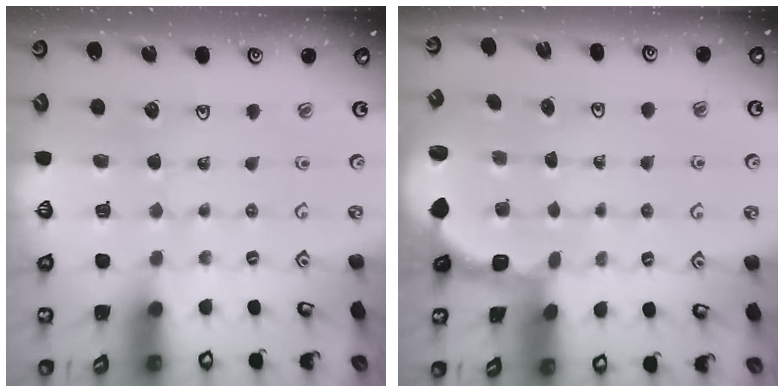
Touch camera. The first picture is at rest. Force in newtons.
{"total": 1.8, "press": 1.7, "slide": 0.7}